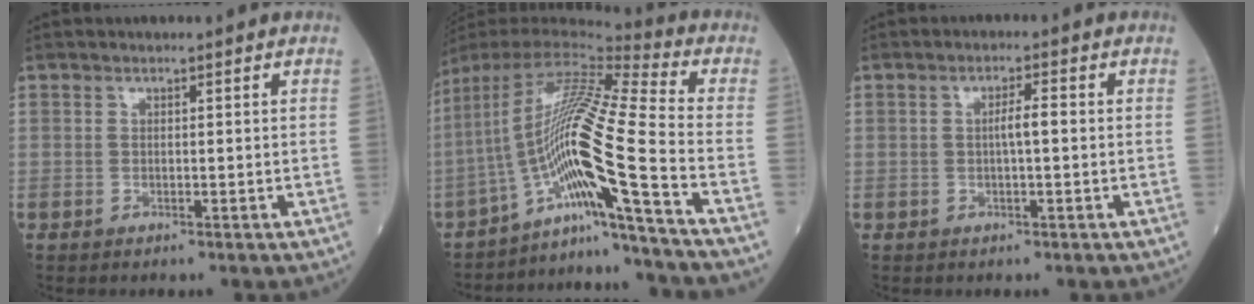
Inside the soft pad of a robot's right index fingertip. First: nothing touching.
{"total": 17.5, "force": [-9.0, -3.1, 14.7], "torque": [-0.271, 0.016, -0.161]}
{"total": 2.5, "force": [0.0, 0.2, 2.5], "torque": [-0.044, 0.002, -0.002]}